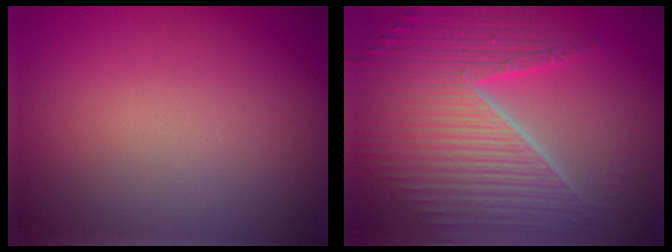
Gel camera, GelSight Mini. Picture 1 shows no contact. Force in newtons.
{"total": 10.2, "press": 6.6, "slide": 7.8}